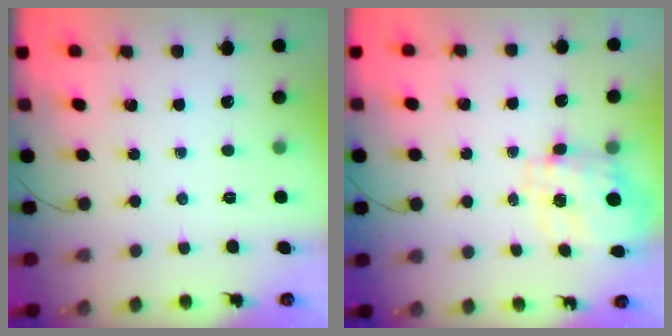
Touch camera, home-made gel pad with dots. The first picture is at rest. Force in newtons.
{"total": 3.4, "press": 3.2, "slide": 1.1}